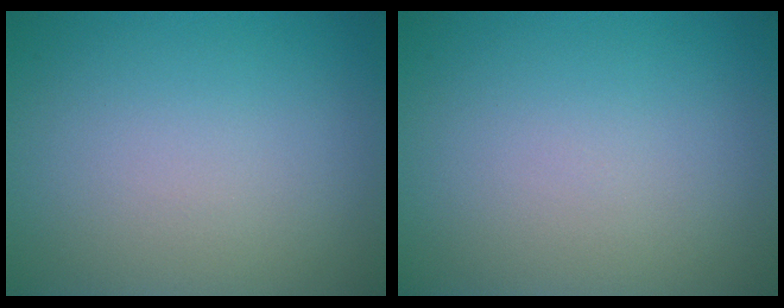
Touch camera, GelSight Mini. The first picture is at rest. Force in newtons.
{"total": 0.0}